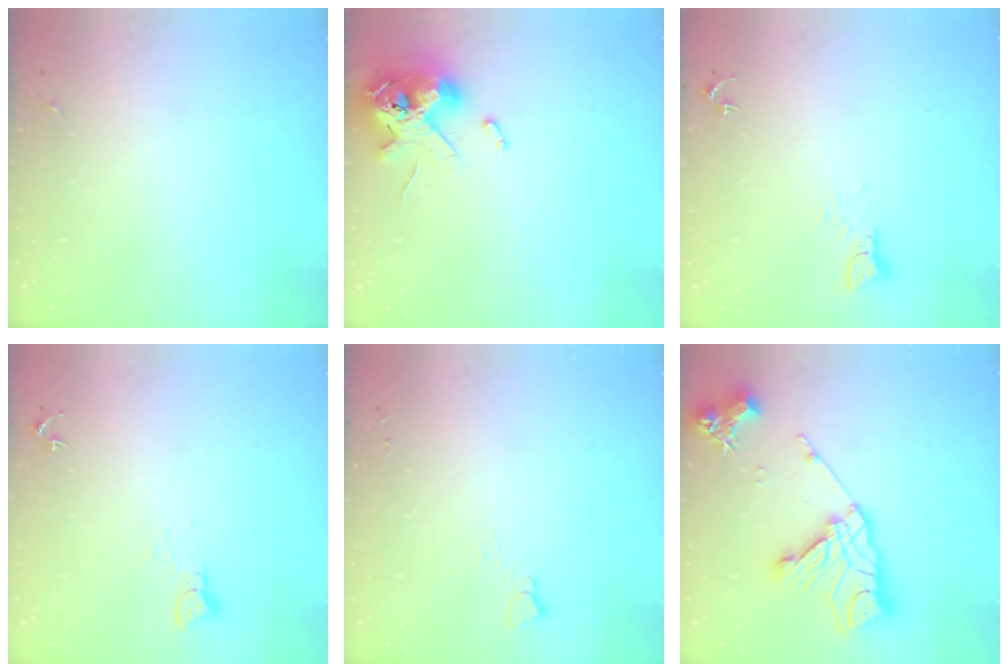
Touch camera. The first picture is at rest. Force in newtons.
{"total": 12.2, "press": 12.1, "slide": 2.0}
{"total": 3.7, "press": 3.7, "slide": 0.3}
{"total": 2.1, "press": 2.1, "slide": 0.2}
{"total": 2.8, "press": 2.7, "slide": 0.3}
{"total": 17.7, "press": 17.6, "slide": 1.3}